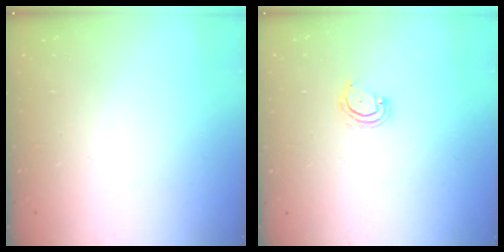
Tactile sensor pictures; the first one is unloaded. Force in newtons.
{"total": 4.0, "press": 4.0, "slide": 0.3}